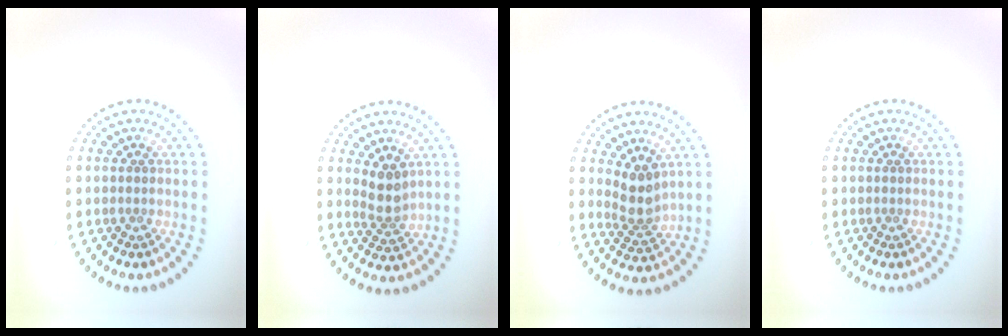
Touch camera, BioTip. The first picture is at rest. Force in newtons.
{"total": 2.3, "press": 1.9, "slide": 1.3}
{"total": 2.7, "press": 2.1, "slide": 1.6}
{"total": 0.0}